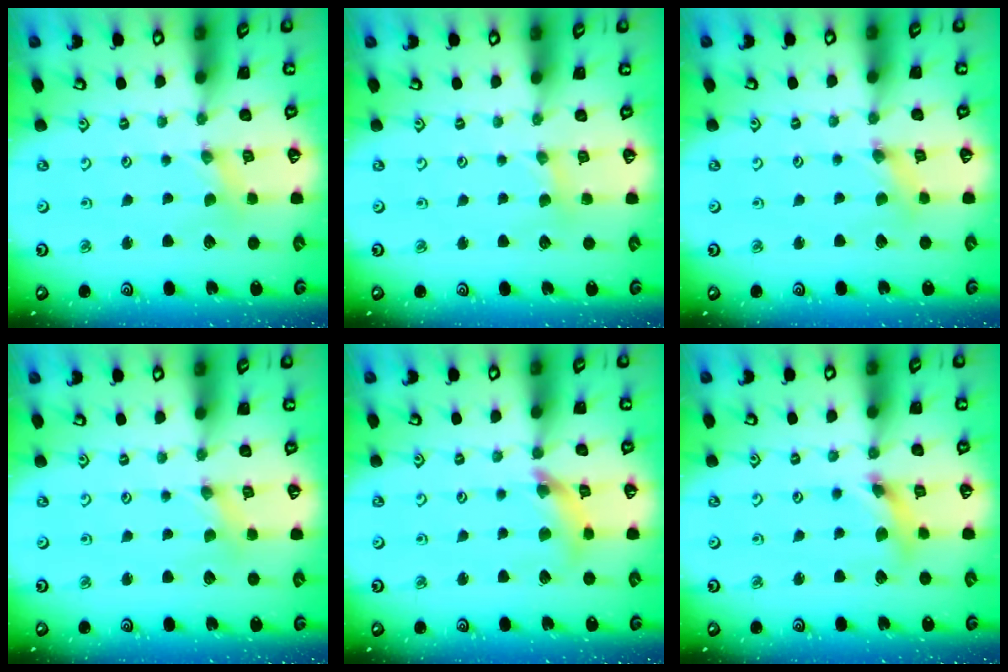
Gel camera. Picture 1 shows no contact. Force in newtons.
{"total": 2.1, "press": 2.1, "slide": 0.3}
{"total": 2.1, "press": 2.1, "slide": 0.3}
{"total": 0.0}
{"total": 8.9, "press": 8.8, "slide": 0.9}
{"total": 7.1, "press": 7.0, "slide": 0.8}